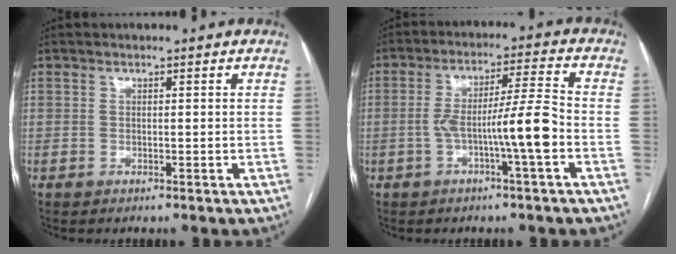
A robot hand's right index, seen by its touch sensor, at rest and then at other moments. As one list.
[{"total": 8.4, "force": [-2.5, -0.6, 8.0], "torque": [-0.144, 0.017, -0.038]}]